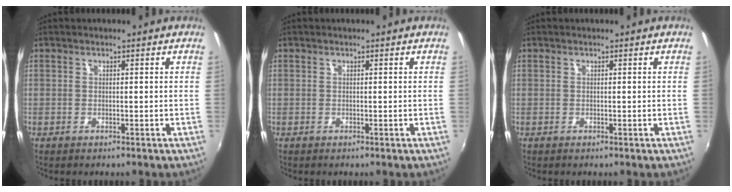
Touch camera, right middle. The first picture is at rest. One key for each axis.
{"total": 0.0}
{"total": 0.0}